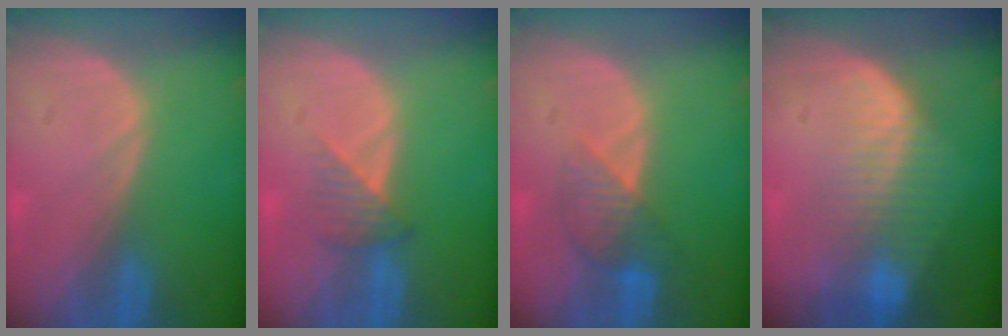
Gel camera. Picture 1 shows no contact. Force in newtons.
{"total": 3.3, "press": 2.9, "slide": 1.5}
{"total": 4.2, "press": 4.1, "slide": 0.5}
{"total": 8.3, "press": 7.1, "slide": 4.3}